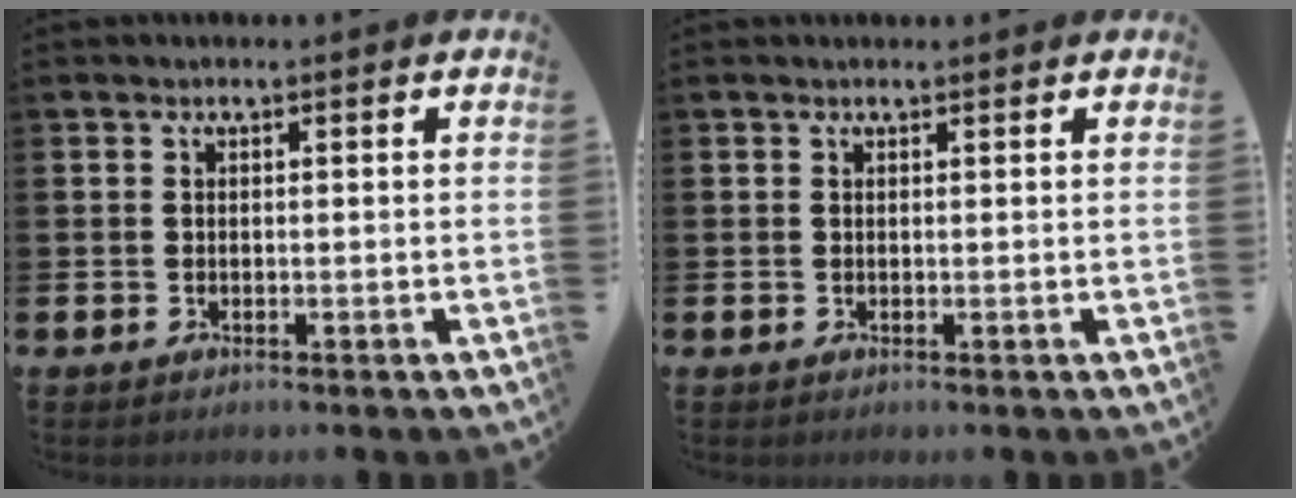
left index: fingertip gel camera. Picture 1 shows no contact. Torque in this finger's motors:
{"motor_torque": [0.24, -0.22, -0.02, -0.01]}